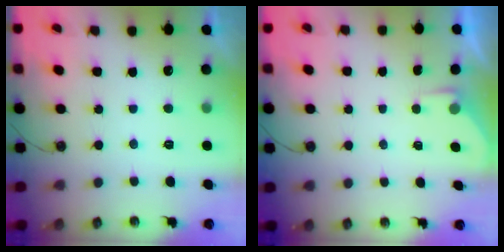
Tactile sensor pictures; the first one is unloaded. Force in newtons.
{"total": 1.8, "press": 1.7, "slide": 0.4}